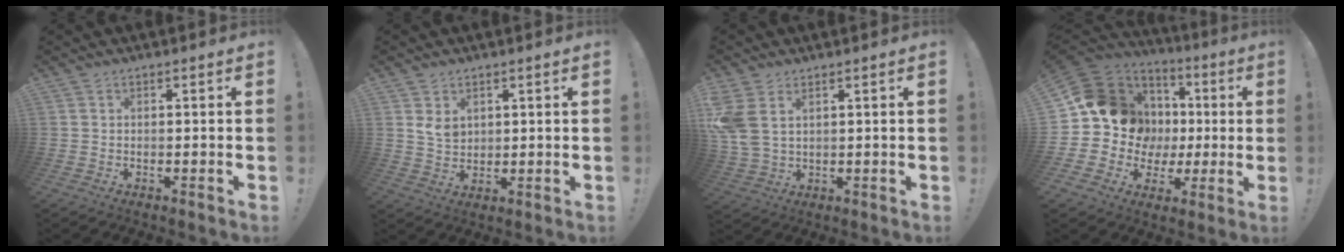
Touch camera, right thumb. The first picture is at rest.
{"total": 5.2, "force": [2.7, 3.6, 2.6], "torque": [-0.033, -0.013, 0.051]}
{"total": 7.2, "force": [3.1, 4.4, 4.8], "torque": [-0.109, -0.011, 0.065]}
{"total": 17.2, "force": [3.5, 14.8, 8.1], "torque": [-0.126, -0.012, 0.100]}